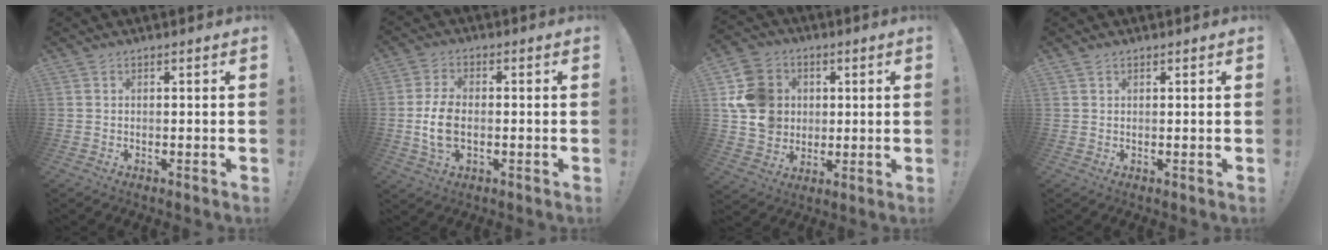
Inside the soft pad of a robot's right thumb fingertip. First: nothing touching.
{"total": 8.3, "force": [-1.4, 4.8, 6.6], "torque": [-0.125, -0.005, -0.022]}
{"total": 14.6, "force": [3.0, 12.9, 6.1], "torque": [-0.103, 0.003, 0.069]}
{"total": 0.8, "force": [0.6, 0.5, 0.1], "torque": [0.001, -0.001, 0.012]}